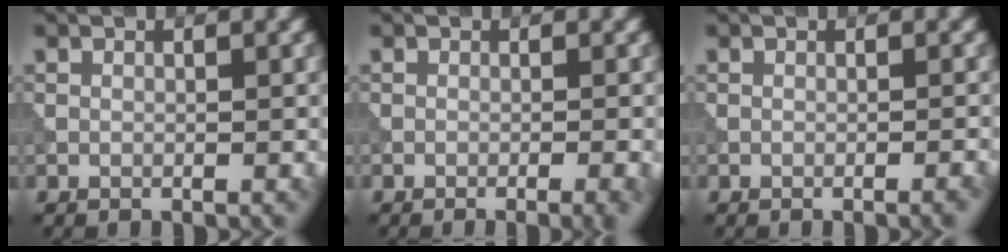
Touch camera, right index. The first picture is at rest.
{"total": 3.2, "force": [-1.4, 1.1, 2.6], "torque": [-0.015, 0.010, -0.016]}
{"total": 1.2, "force": [-0.5, 0.3, 1.0], "torque": [-0.007, 0.004, -0.010]}